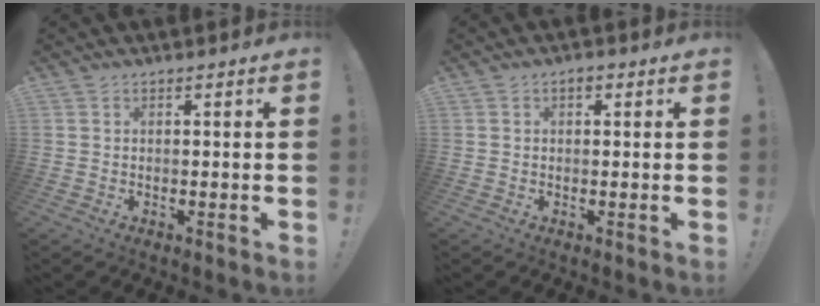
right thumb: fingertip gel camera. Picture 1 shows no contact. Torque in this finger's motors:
{"motor_torque": [0.18, 0.69, 0.22, 0.01, -0.01]}